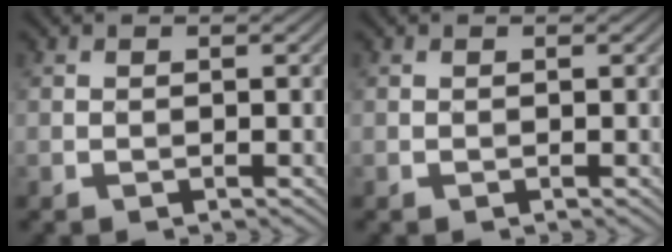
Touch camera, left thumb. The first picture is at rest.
{"total": 0.0}